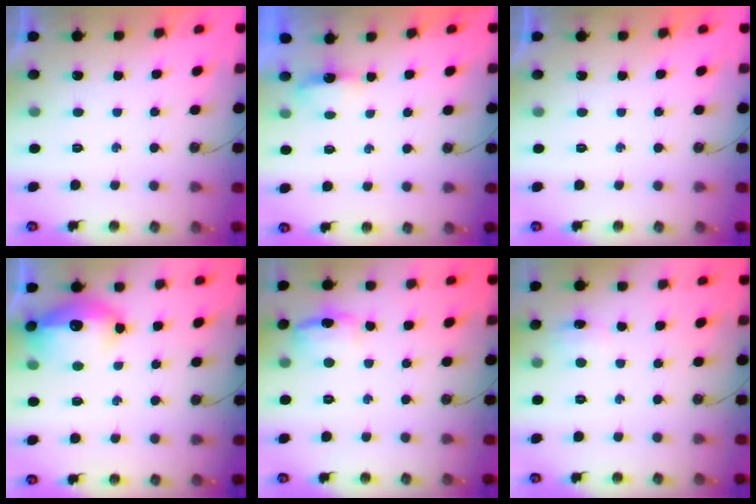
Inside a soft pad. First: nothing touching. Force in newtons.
{"total": 2.9, "press": 2.8, "slide": 0.6}
{"total": 0.0}
{"total": 14.7, "press": 14.7, "slide": 1.3}
{"total": 10.8, "press": 10.7, "slide": 0.9}
{"total": 6.5, "press": 6.4, "slide": 0.9}